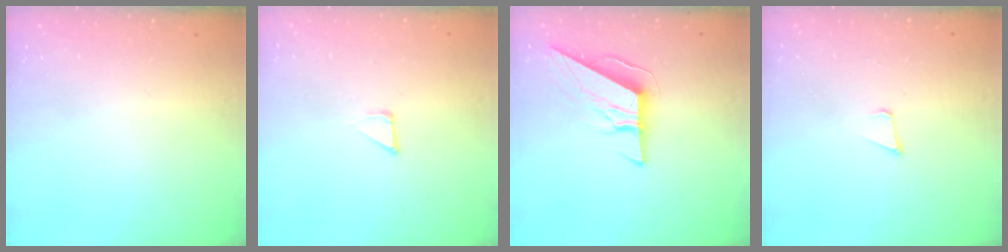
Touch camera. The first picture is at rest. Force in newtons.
{"total": 1.6, "press": 1.6, "slide": 0.1}
{"total": 8.8, "press": 8.8, "slide": 0.4}
{"total": 3.2, "press": 1.9, "slide": 2.6}